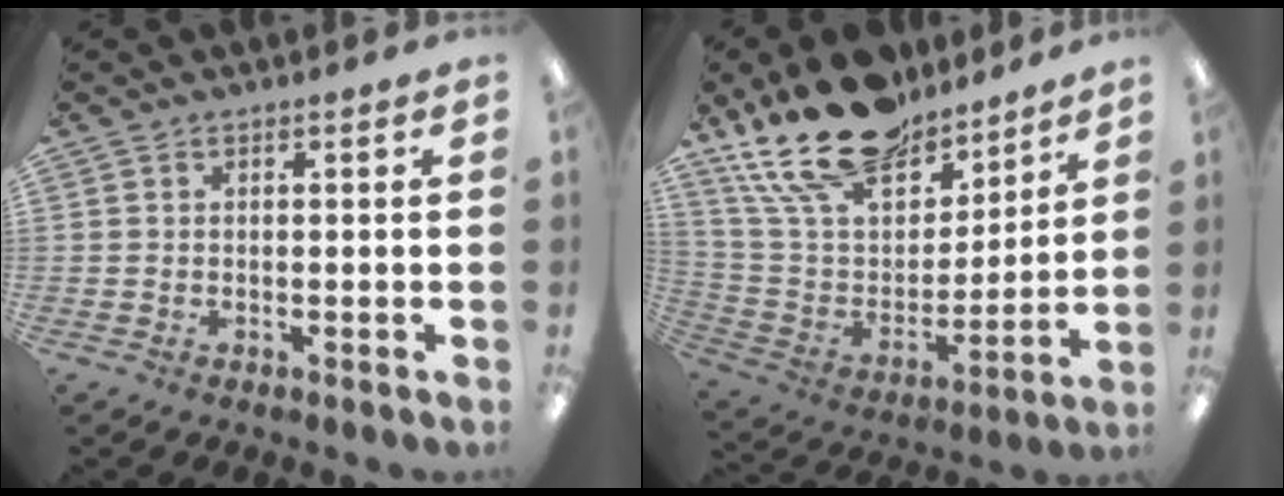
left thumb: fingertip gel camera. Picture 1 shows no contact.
{"total": 22.2, "force": [16.8, 10.7, 9.8], "torque": [-0.195, -0.099, 0.306]}